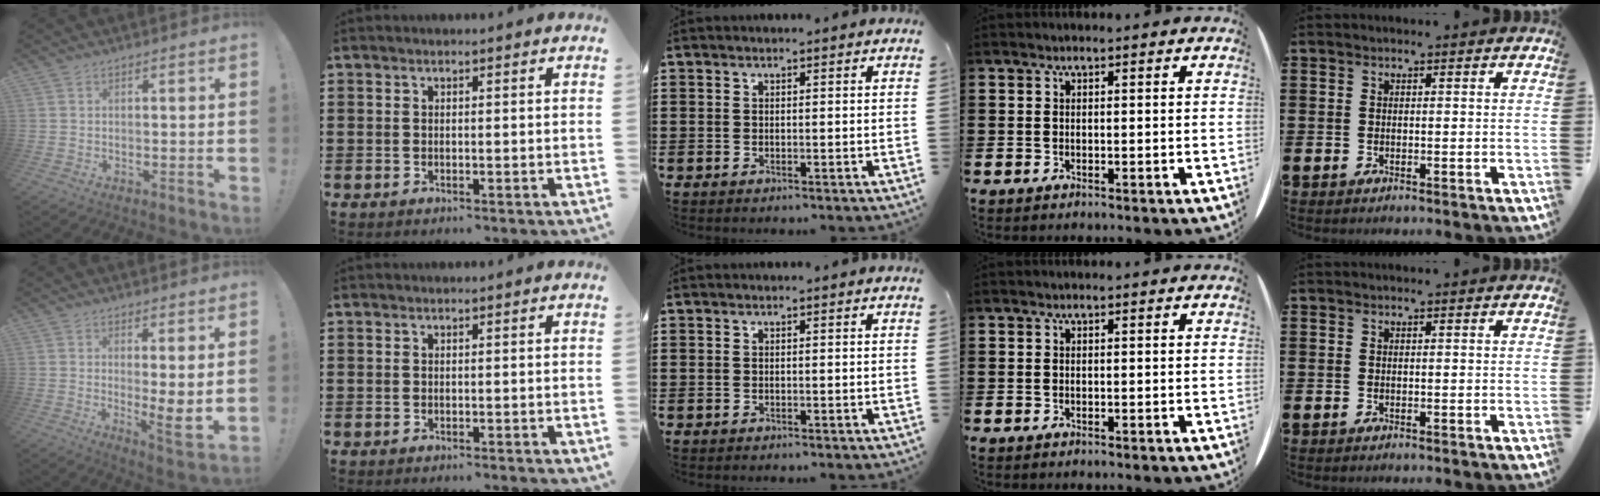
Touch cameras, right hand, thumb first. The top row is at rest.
{"thumb": {"total": 6.8, "force": [1.2, 0.7, 6.7], "torque": [-0.074, -0.037, 0.020]}}